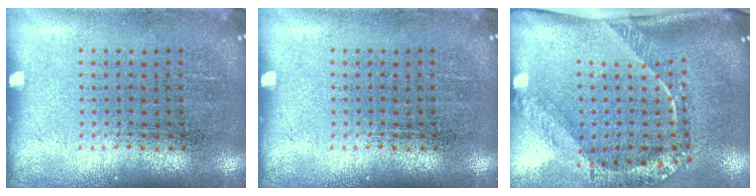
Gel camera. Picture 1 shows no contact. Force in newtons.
{"total": 0.0}
{"total": 2.6, "press": 1.7, "slide": 2.0}